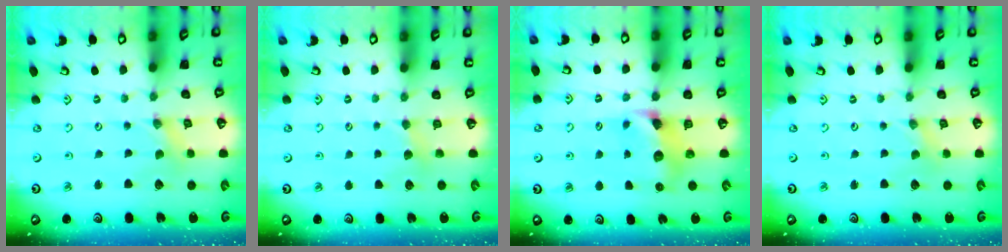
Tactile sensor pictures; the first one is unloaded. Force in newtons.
{"total": 2.9, "press": 2.9, "slide": 0.5}
{"total": 6.9, "press": 6.9, "slide": 0.7}
{"total": 0.0}